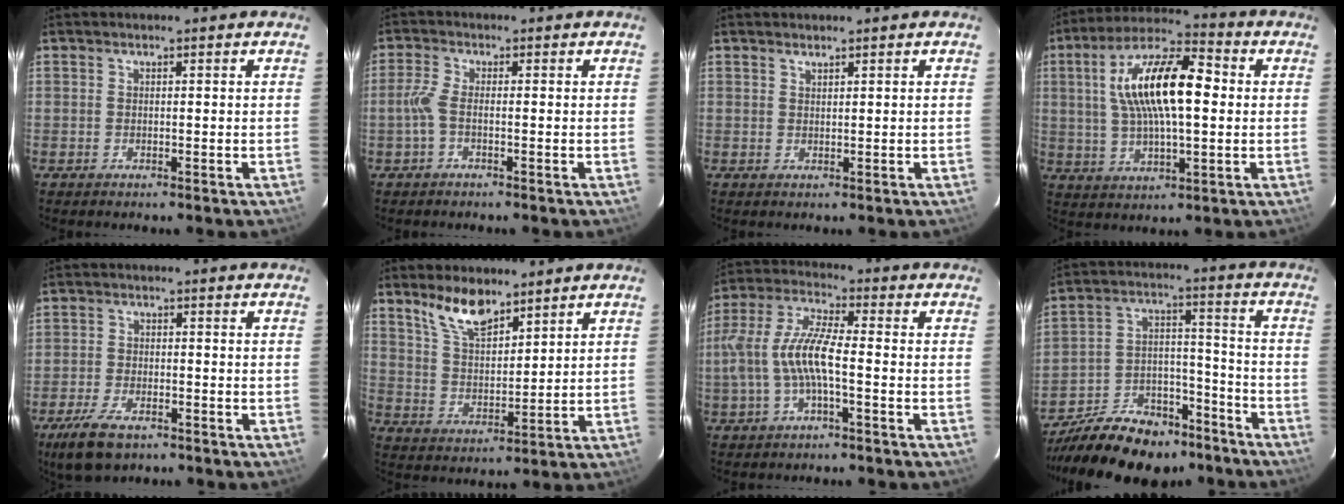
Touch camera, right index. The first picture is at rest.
{"total": 2.8, "force": [-1.0, 0.5, 2.6], "torque": [-0.065, 0.002, -0.021]}
{"total": 0.8, "force": [0.7, 0.1, 0.2], "torque": [-0.003, 0.000, 0.014]}
{"total": 16.8, "force": [2.5, 6.0, 15.5], "torque": [-0.286, 0.023, 0.042]}
{"total": 8.0, "force": [-5.4, 3.4, 4.8], "torque": [-0.124, -0.017, -0.099]}
{"total": 8.7, "force": [6.5, 3.1, 4.8], "torque": [-0.088, 0.005, 0.130]}
{"total": 10.4, "force": [-2.2, 2.3, 9.9], "torque": [-0.213, 0.005, -0.039]}
{"total": 21.1, "force": [-16.8, 9.7, 8.3], "torque": [-0.174, 0.035, -0.245]}